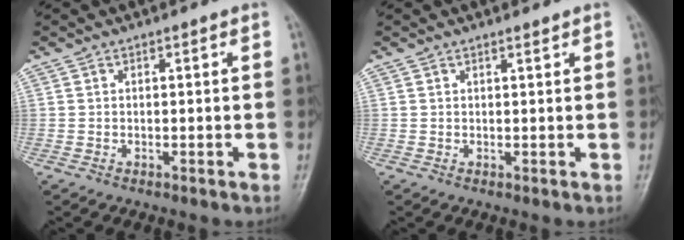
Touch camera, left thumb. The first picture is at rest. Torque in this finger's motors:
{"motor_torque": [-0.43, 0.00, 0.02, 0.04, 0.03]}